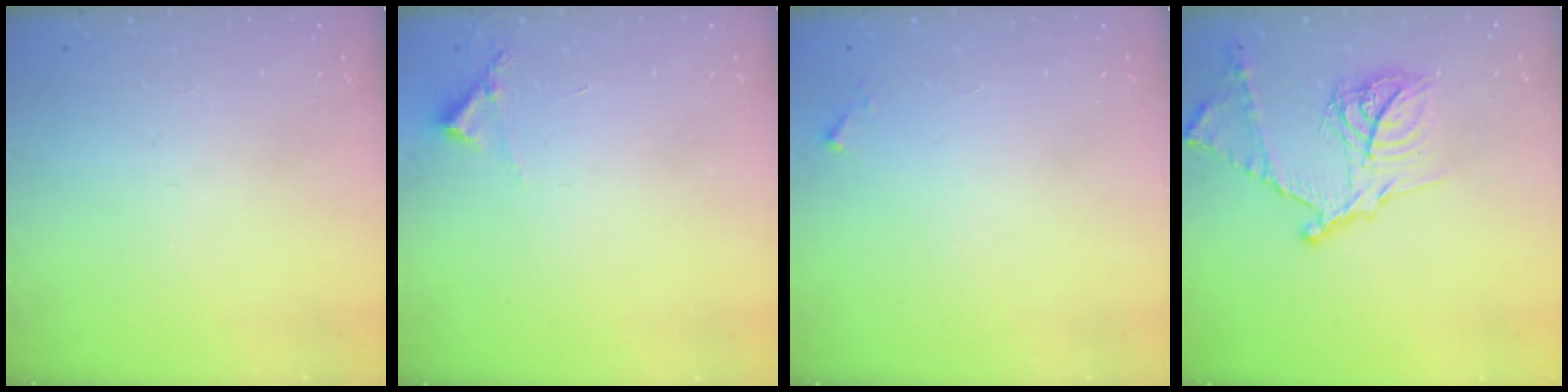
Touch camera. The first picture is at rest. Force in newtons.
{"total": 4.3, "press": 4.3, "slide": 0.2}
{"total": 4.2, "press": 4.2, "slide": 0.1}
{"total": 18.3, "press": 18.2, "slide": 1.7}